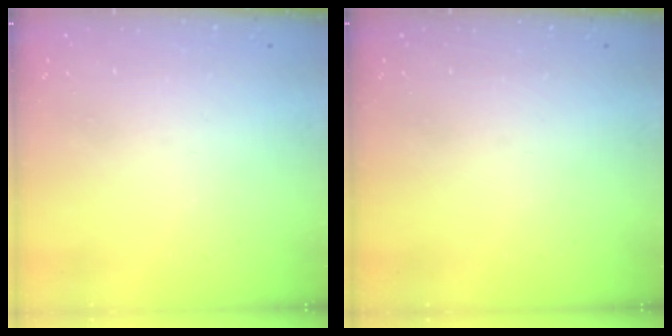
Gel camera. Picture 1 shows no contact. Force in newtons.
{"total": 0.0}